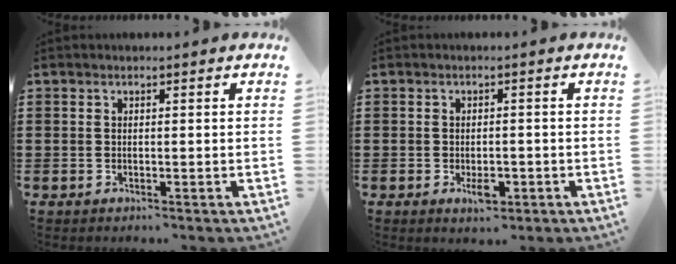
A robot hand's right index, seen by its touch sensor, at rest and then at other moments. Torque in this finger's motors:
{"motor_torque": [0.78, -0.26, 0.10, 0.05]}